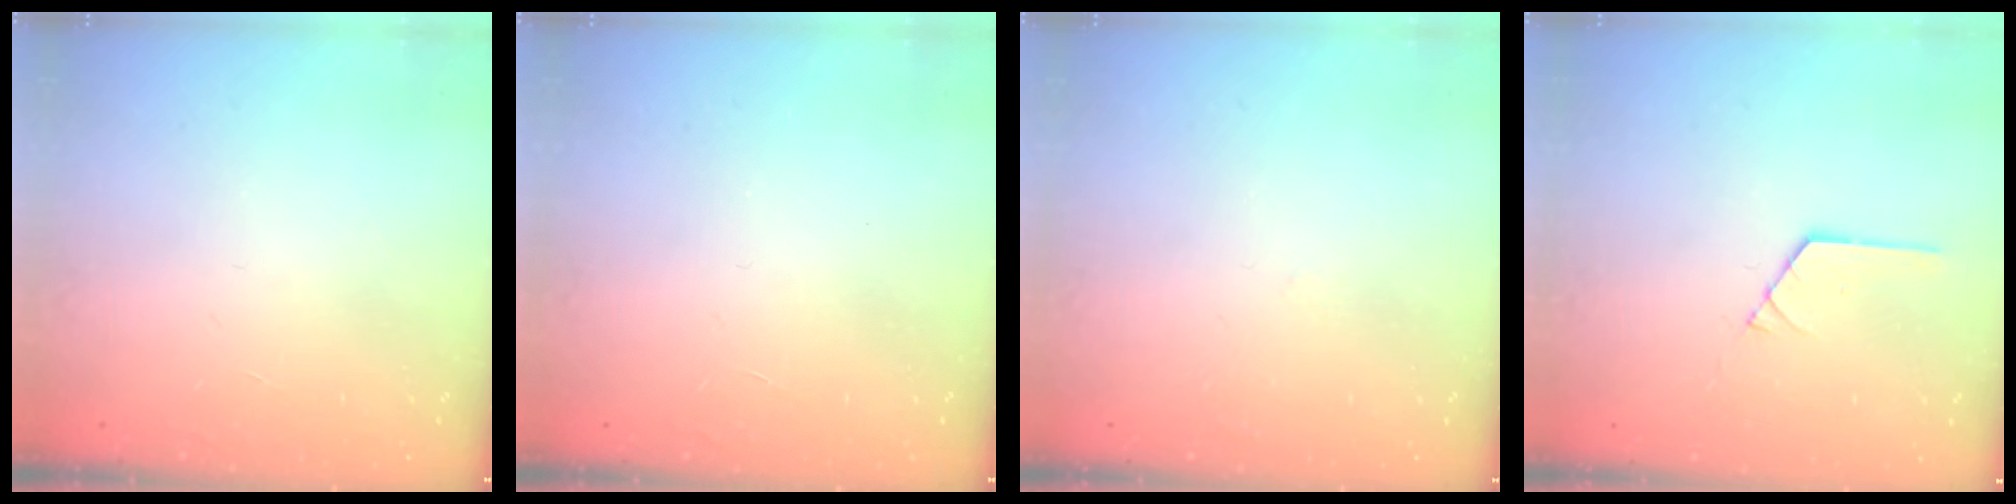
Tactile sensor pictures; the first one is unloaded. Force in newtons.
{"total": 0.0}
{"total": 2.7, "press": 2.6, "slide": 0.3}
{"total": 1.2, "press": 1.2, "slide": 0.1}